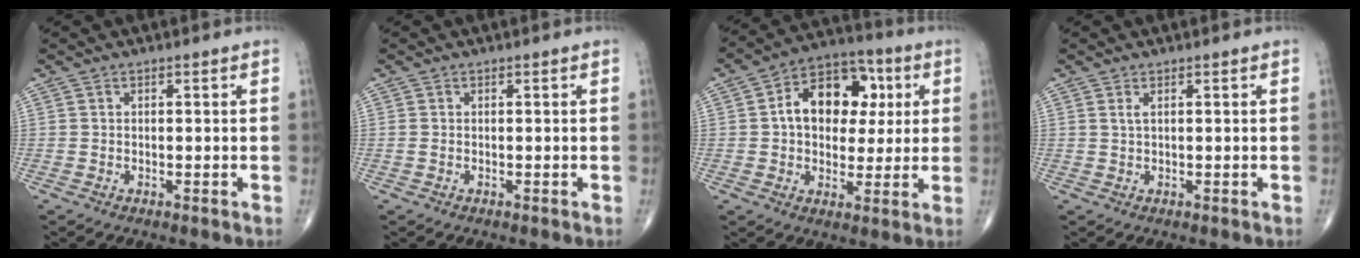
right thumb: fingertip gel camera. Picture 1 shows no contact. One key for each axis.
{"total": 0.5, "fx": 0.0, "fy": 0.3, "fz": 0.4, "tx": -0.015, "ty": 0.003, "tz": 0.003}
{"total": 14.8, "fx": 2.7, "fy": 10.3, "fz": 10.3, "tx": -0.116, "ty": 0.016, "tz": 0.034}
{"total": 0.9, "fx": 0.4, "fy": 0.2, "fz": 0.7, "tx": -0.023, "ty": 0.002, "tz": 0.009}